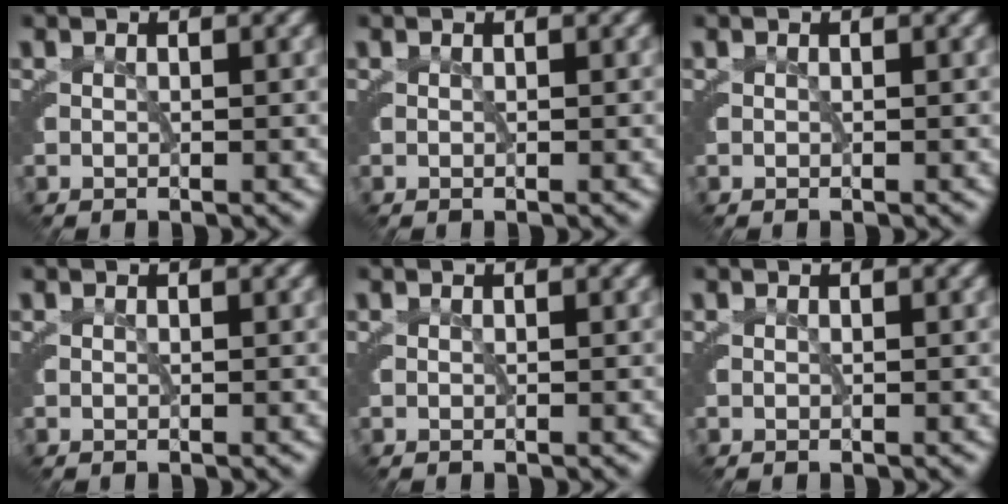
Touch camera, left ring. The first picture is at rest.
{"total": 0.0}
{"total": 0.0}
{"total": 0.0}
{"total": 0.0}
{"total": 0.0}